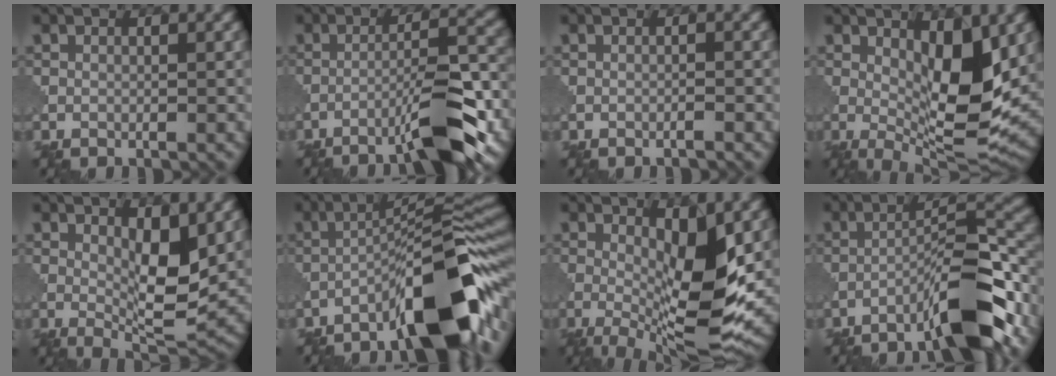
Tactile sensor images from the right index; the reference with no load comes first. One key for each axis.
{"total": 7.1, "fx": -4.4, "fy": 0.9, "fz": 5.5, "tx": -0.079, "ty": 0.015, "tz": -0.074}
{"total": 0.7, "fx": -0.5, "fy": 0.1, "fz": 0.4, "tx": 0.000, "ty": -0.001, "tz": -0.013}
{"total": 8.4, "fx": 1.3, "fy": 2.8, "fz": 7.8, "tx": -0.124, "ty": -0.010, "tz": 0.030}
{"total": 5.4, "fx": 1.2, "fy": 1.6, "fz": 5.0, "tx": -0.078, "ty": -0.011, "tz": 0.027}
{"total": 12.6, "fx": -7.1, "fy": 2.5, "fz": 10.1, "tx": -0.144, "ty": 0.016, "tz": -0.115}
{"total": 8.7, "fx": 0.1, "fy": 2.4, "fz": 8.3, "tx": -0.140, "ty": -0.010, "tz": 0.005}
{"total": 8.6, "fx": -5.4, "fy": 1.4, "fz": 6.5, "tx": -0.098, "ty": 0.017, "tz": -0.093}